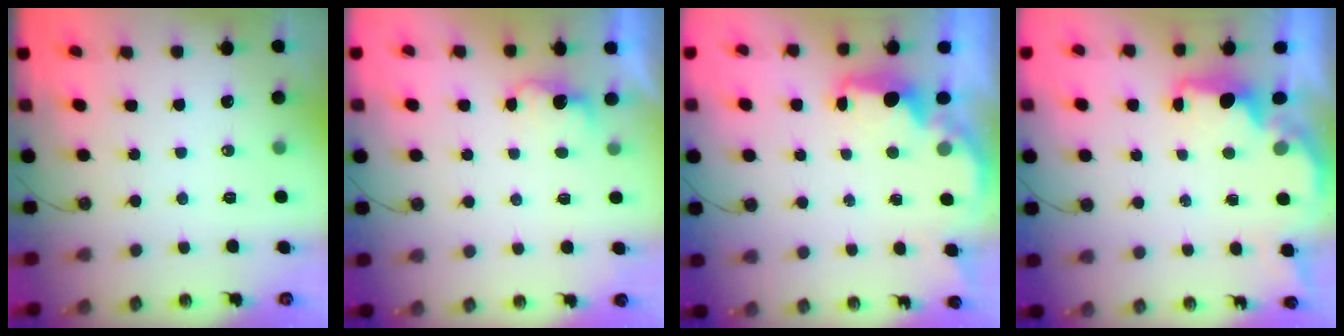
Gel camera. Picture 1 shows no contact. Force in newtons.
{"total": 1.6, "press": 1.4, "slide": 0.8}
{"total": 2.3, "press": 2.1, "slide": 0.7}
{"total": 1.8, "press": 1.7, "slide": 0.6}